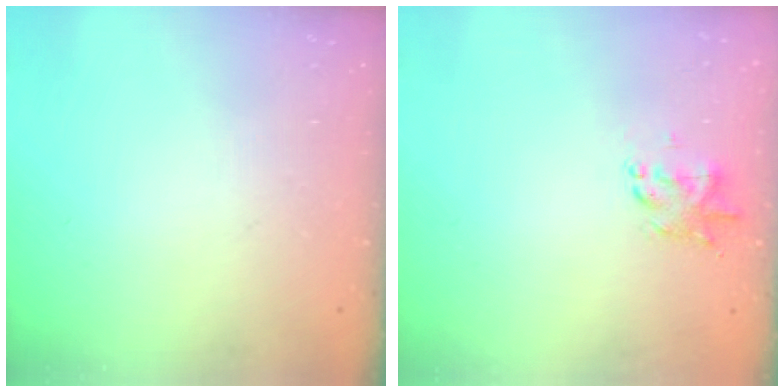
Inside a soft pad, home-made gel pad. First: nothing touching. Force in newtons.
{"total": 1.4, "press": 1.3, "slide": 0.5}